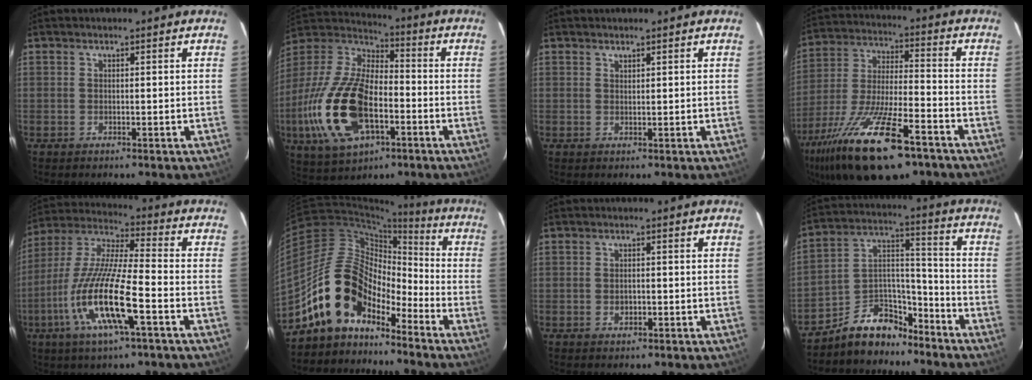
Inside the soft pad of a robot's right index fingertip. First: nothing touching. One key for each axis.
{"total": 22.8, "fx": -7.0, "fy": 11.6, "fz": 18.3, "tx": -0.405, "ty": -0.018, "tz": -0.124}
{"total": 0.6, "fx": 0.6, "fy": 0.1, "fz": 0.1, "tx": -0.001, "ty": 0.002, "tz": 0.013}
{"total": 23.4, "fx": -14.7, "fy": 7.1, "fz": 16.7, "tx": -0.336, "ty": -0.050, "tz": -0.258}
{"total": 17.4, "fx": -6.8, "fy": 2.6, "fz": 15.8, "tx": -0.321, "ty": -0.021, "tz": -0.138}
{"total": 13.0, "fx": -9.7, "fy": 6.6, "fz": 5.6, "tx": -0.097, "ty": 0.029, "tz": -0.181}
{"total": 1.7, "fx": -0.5, "fy": 1.3, "fz": 1.1, "tx": -0.017, "ty": 0.002, "tz": -0.008}
{"total": 11.2, "fx": -8.8, "fy": 6.0, "fz": 3.6, "tx": -0.067, "ty": 0.065, "tz": -0.148}